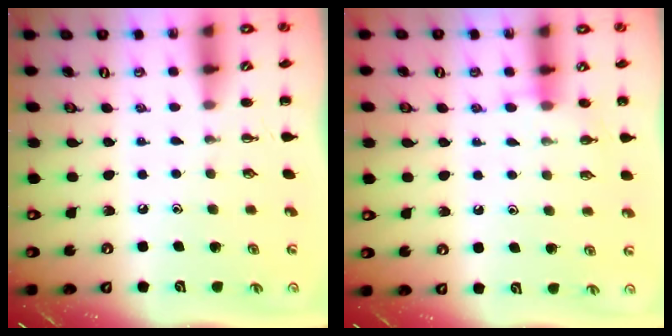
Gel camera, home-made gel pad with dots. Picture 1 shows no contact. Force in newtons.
{"total": 6.7, "press": 6.5, "slide": 1.3}